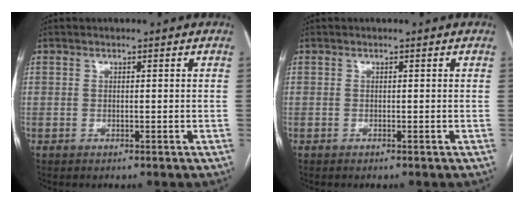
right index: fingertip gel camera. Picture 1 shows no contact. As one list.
[{"total": 0.0}]